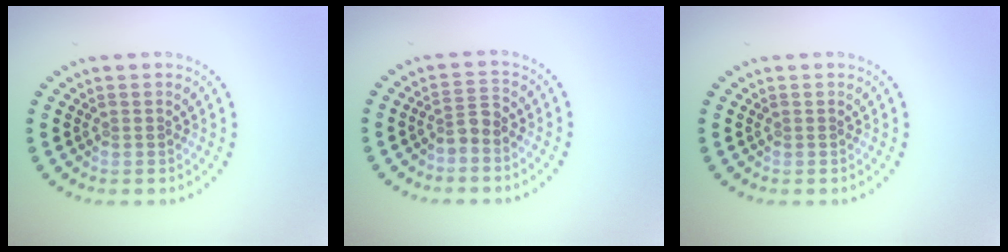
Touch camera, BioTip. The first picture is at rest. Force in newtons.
{"total": 1.7, "press": 1.4, "slide": 1.1}
{"total": 0.0}